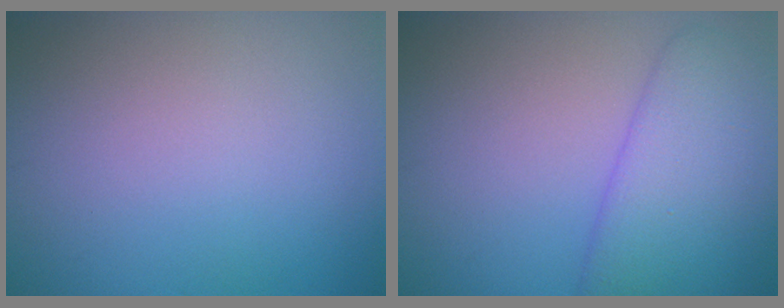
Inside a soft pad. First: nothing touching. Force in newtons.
{"total": 5.6, "press": 5.6, "slide": 0.3}